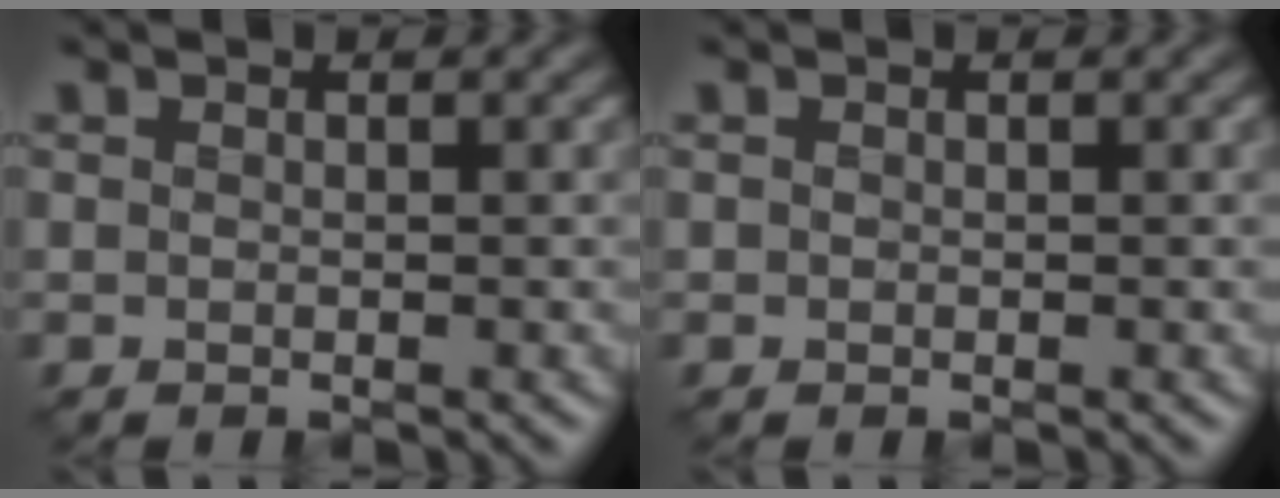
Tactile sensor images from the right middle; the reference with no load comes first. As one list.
[{"total": 0.0}]